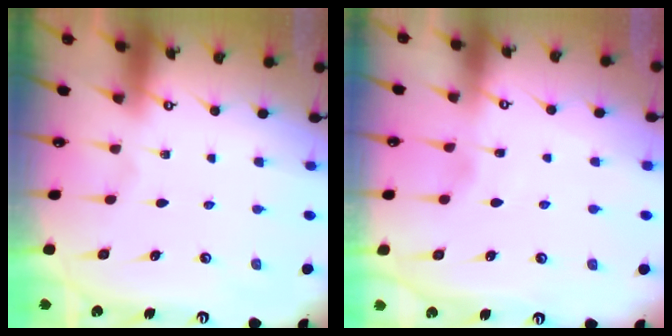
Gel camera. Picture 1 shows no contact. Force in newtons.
{"total": 2.9, "press": 2.9, "slide": 0.4}